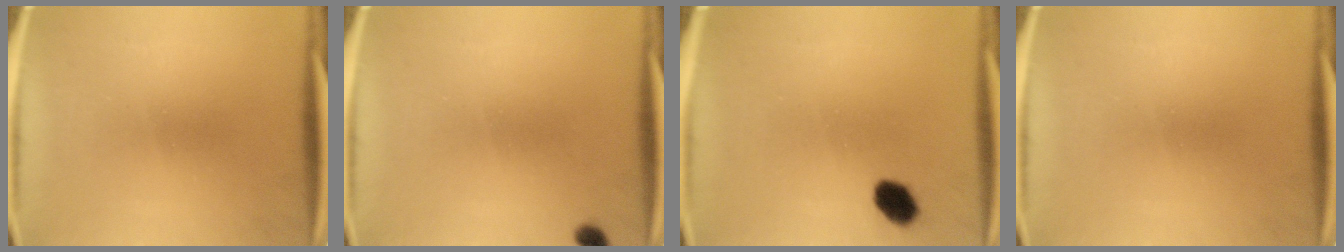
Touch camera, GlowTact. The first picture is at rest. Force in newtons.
{"total": 1.5}
{"total": 4.8}
{"total": 0.0}